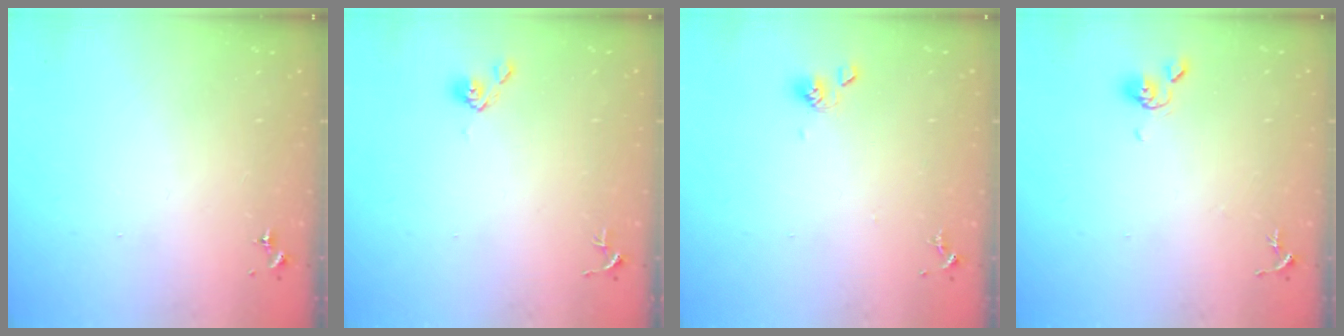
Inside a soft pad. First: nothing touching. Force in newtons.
{"total": 4.4, "press": 4.3, "slide": 0.6}
{"total": 6.1, "press": 5.8, "slide": 2.1}
{"total": 5.5, "press": 5.5, "slide": 0.7}